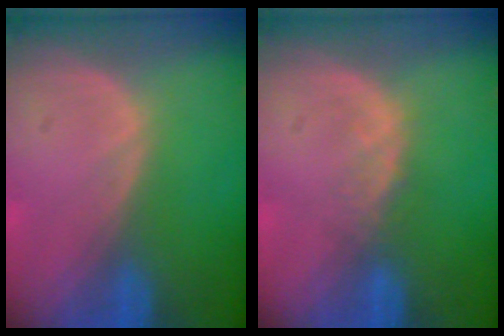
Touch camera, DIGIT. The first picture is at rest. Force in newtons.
{"total": 1.4, "press": 1.4, "slide": 0.2}